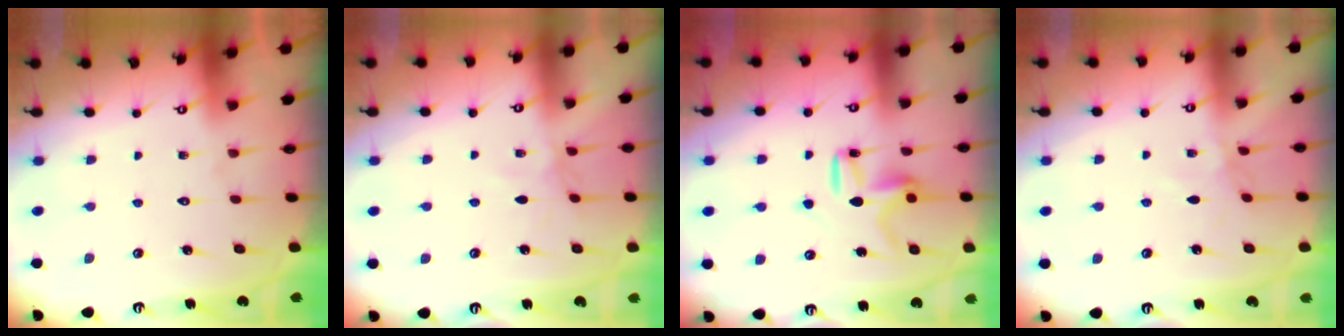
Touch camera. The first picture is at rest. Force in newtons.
{"total": 2.7, "press": 2.7, "slide": 0.4}
{"total": 9.0, "press": 9.0, "slide": 0.7}
{"total": 2.2, "press": 2.2, "slide": 0.4}